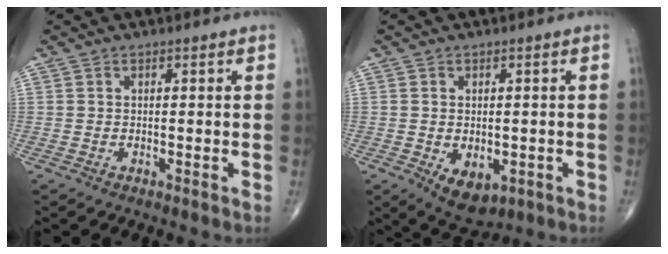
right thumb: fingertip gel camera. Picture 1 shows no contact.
{"total": 6.7, "force": [-2.0, 4.2, 4.9], "torque": [-0.061, -0.005, -0.014]}